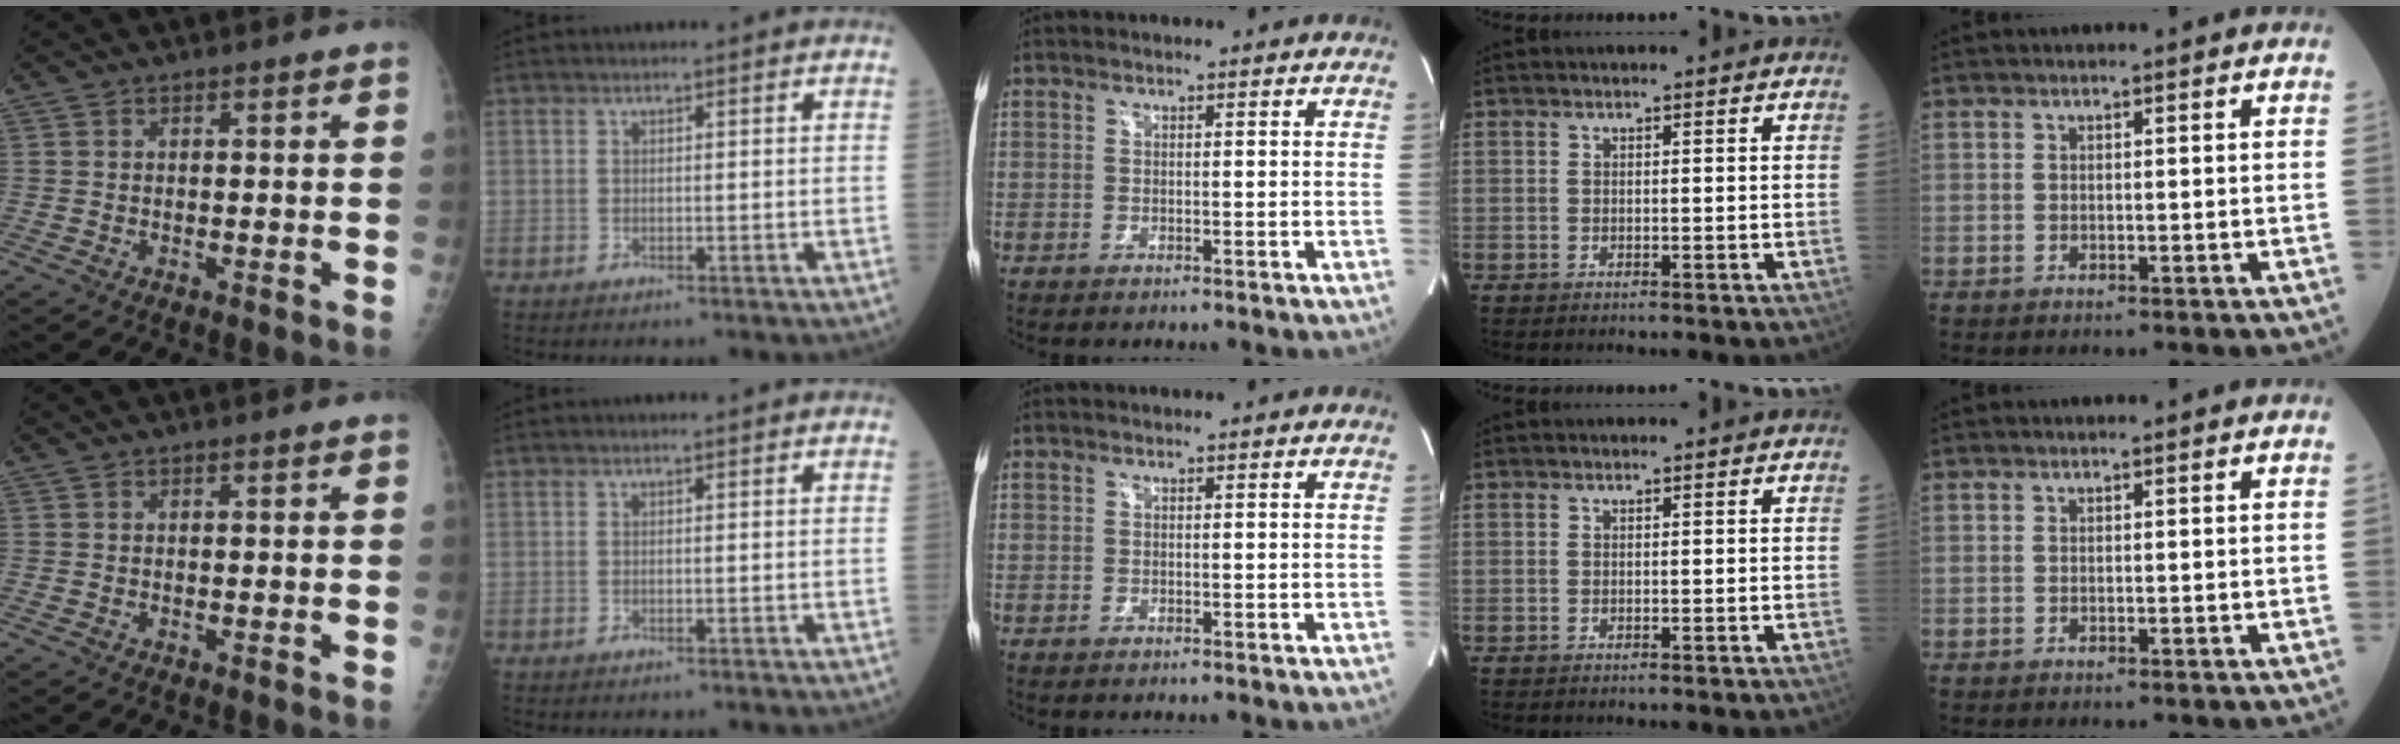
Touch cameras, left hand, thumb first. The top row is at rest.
{}